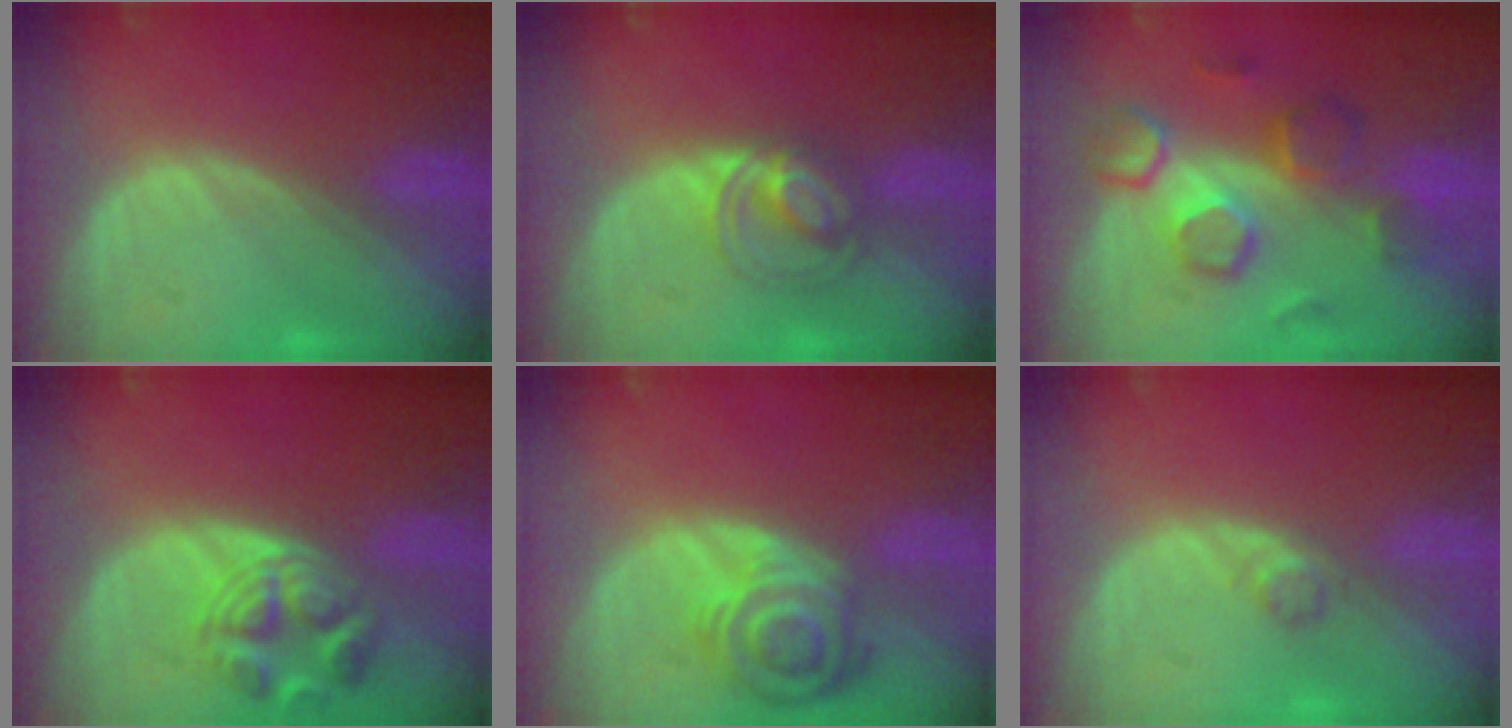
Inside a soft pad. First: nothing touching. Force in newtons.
{"total": 5.0, "press": 5.0, "slide": 0.5}
{"total": 8.5, "press": 8.4, "slide": 1.4}
{"total": 6.2, "press": 6.1, "slide": 0.7}
{"total": 8.2, "press": 7.3, "slide": 3.8}
{"total": 1.4, "press": 1.4, "slide": 0.1}